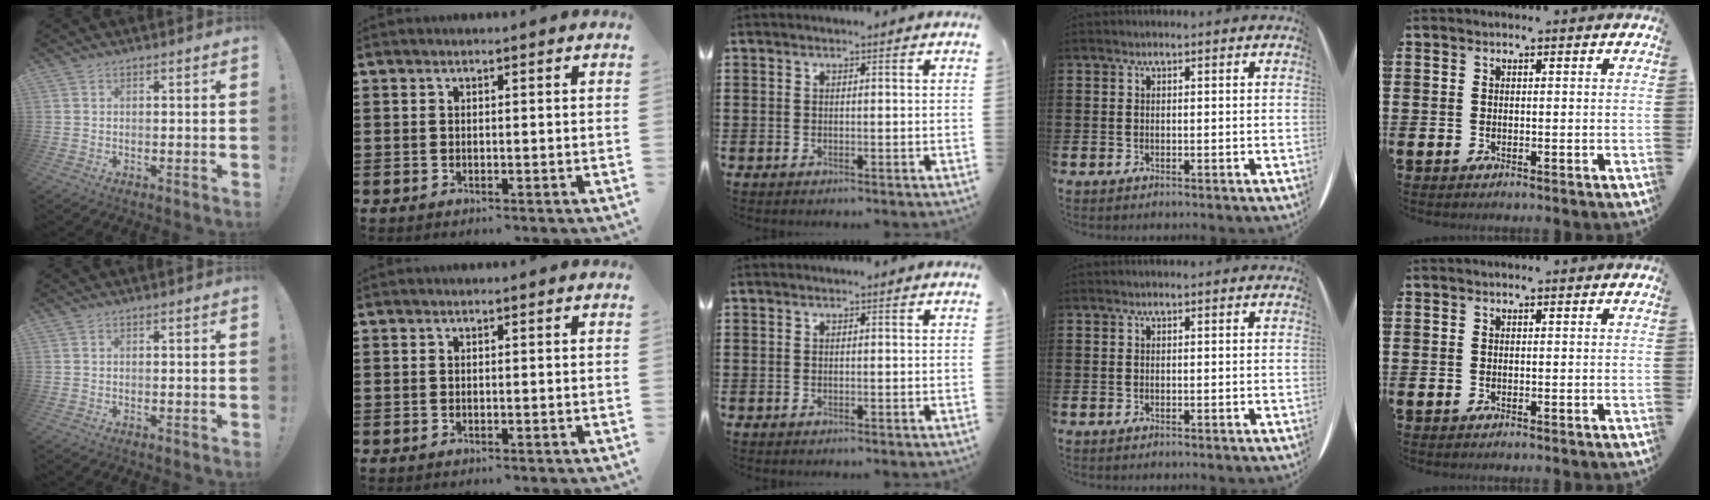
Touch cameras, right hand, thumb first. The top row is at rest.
{}